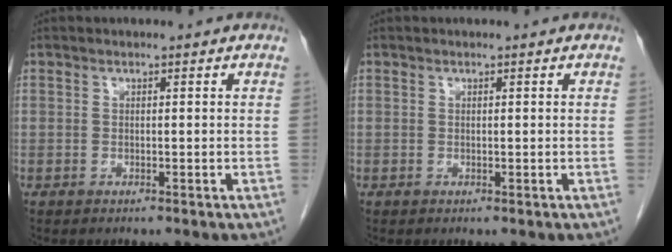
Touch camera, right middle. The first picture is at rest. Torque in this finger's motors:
{"motor_torque": [0.00, 0.00, 0.00, 0.00]}